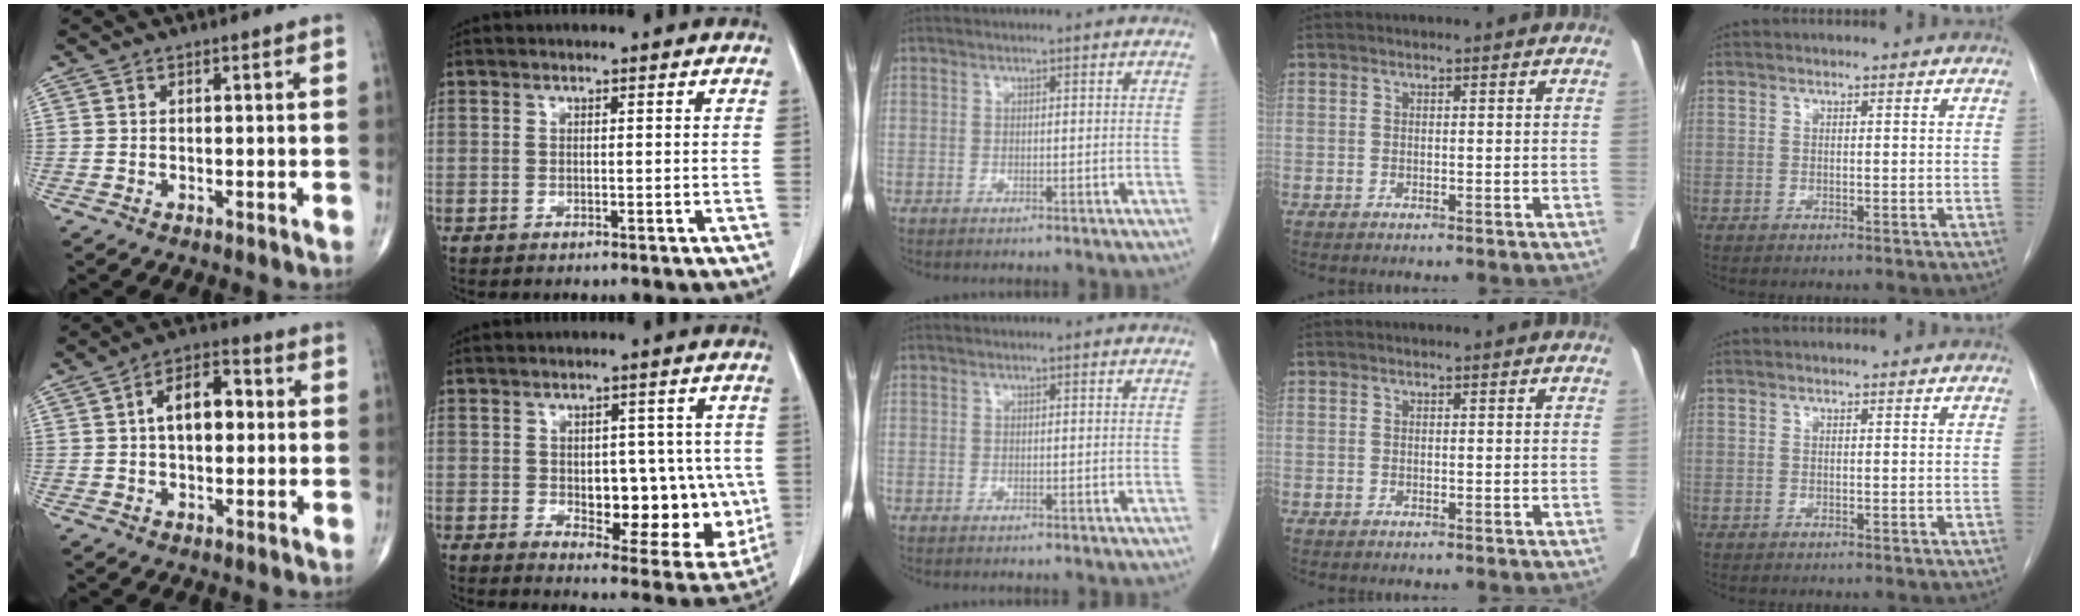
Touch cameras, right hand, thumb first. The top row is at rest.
{"thumb": {"total": 8.9, "force": [1.0, 5.1, 7.2], "torque": [-0.103, 0.018, 0.010]}, "index": {"total": 14.5, "force": [-1.4, 6.9, 12.6], "torque": [-0.157, 0.007, 0.003]}}